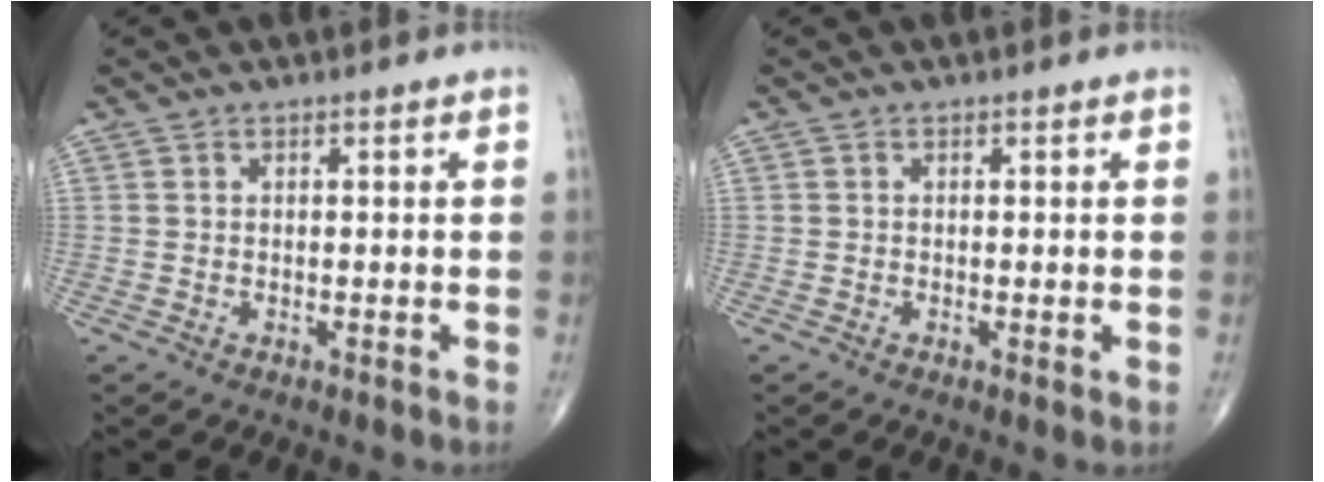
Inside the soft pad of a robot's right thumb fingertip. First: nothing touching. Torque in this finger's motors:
{"motor_torque": [-0.19, 0.06, -0.19, -0.13, -0.01]}